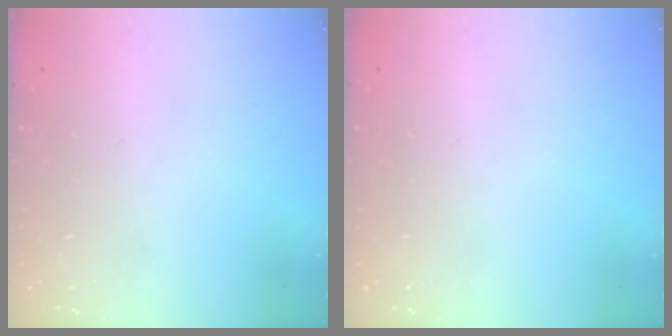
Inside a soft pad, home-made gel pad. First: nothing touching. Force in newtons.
{"total": 0.0}